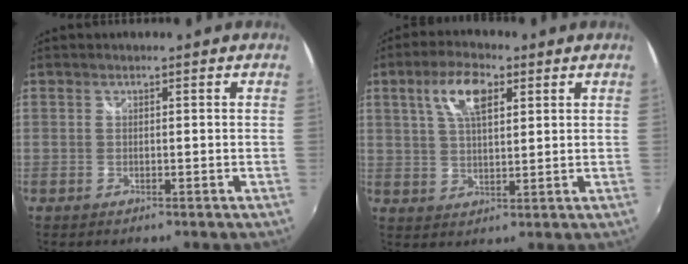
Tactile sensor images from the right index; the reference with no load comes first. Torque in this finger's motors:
{"motor_torque": [0.29, 0.17, 0.33, 0.09]}